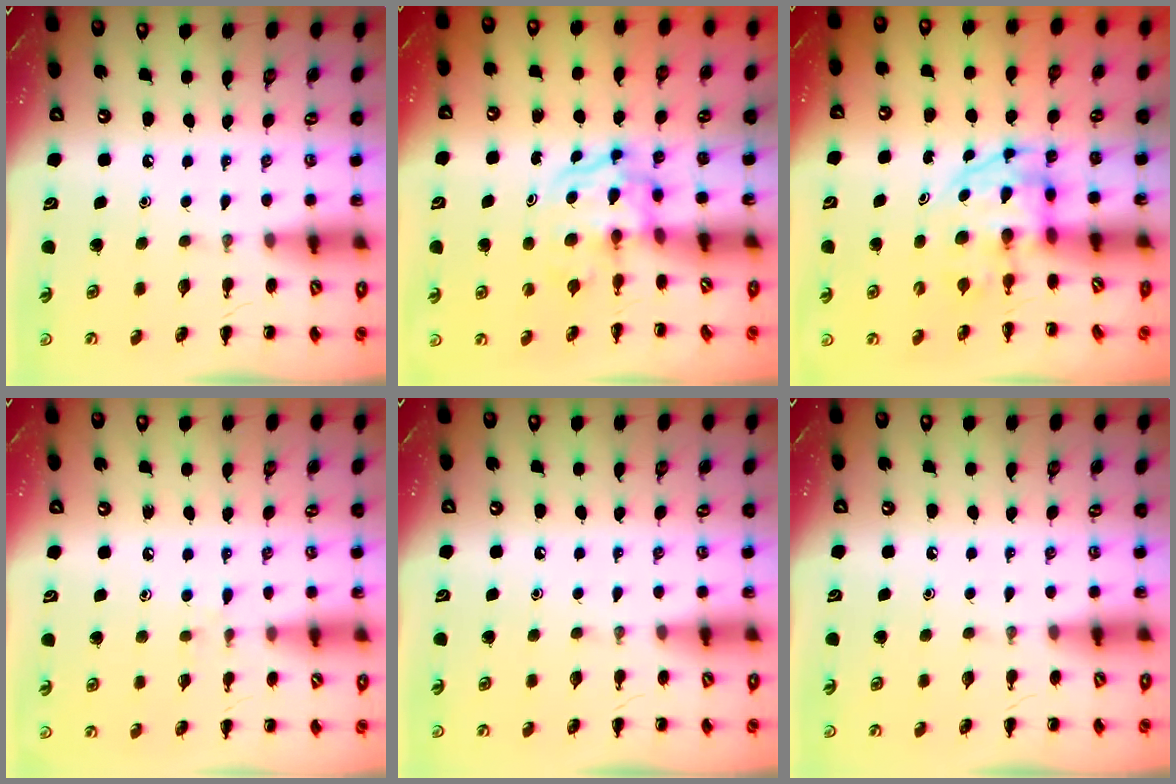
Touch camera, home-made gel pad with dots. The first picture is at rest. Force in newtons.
{"total": 3.6, "press": 3.6, "slide": 0.4}
{"total": 3.5, "press": 3.5, "slide": 0.5}
{"total": 4.2, "press": 3.8, "slide": 1.9}
{"total": 0.0}
{"total": 0.0}